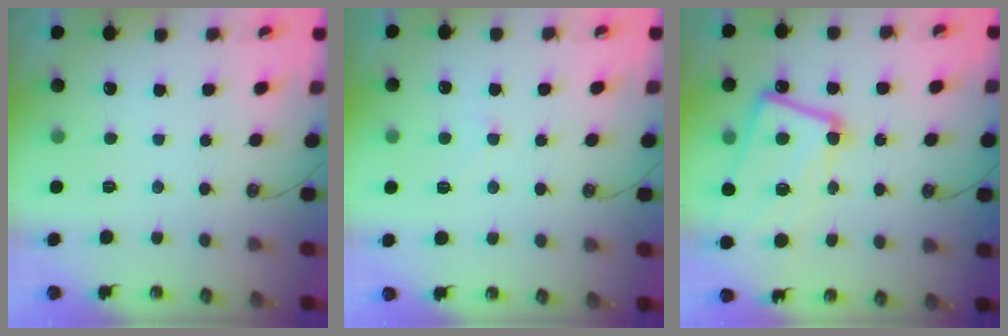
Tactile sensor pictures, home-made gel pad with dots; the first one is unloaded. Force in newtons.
{"total": 2.1, "press": 2.1, "slide": 0.6}
{"total": 12.2, "press": 12.1, "slide": 1.7}